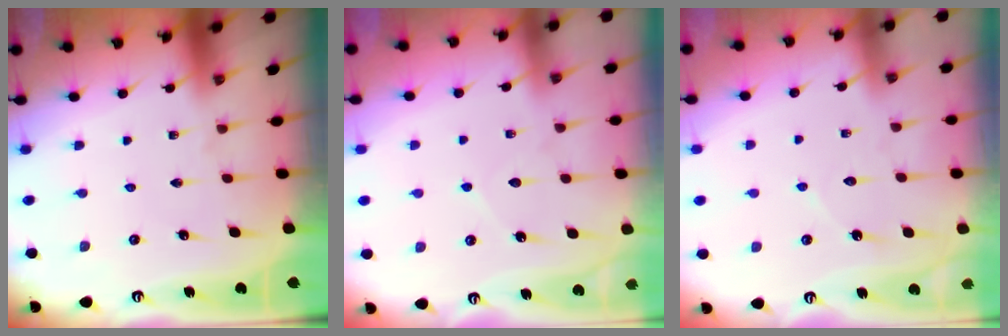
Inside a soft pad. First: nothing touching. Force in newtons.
{"total": 4.9, "press": 4.8, "slide": 0.4}
{"total": 4.1, "press": 4.1, "slide": 0.3}